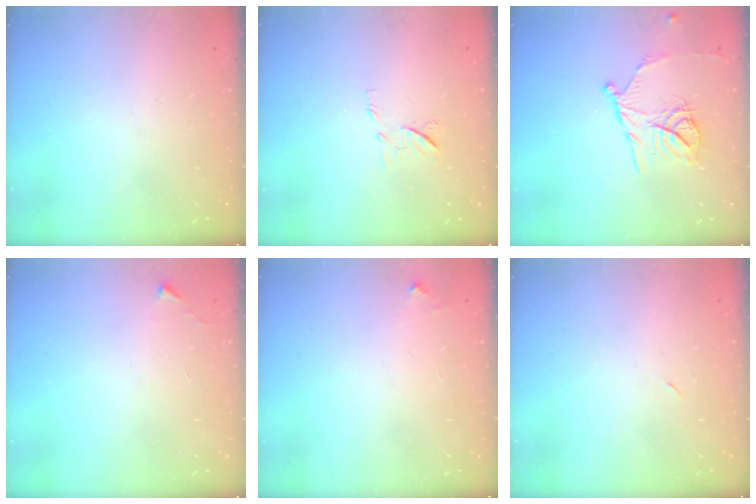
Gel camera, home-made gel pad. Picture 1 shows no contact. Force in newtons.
{"total": 6.7, "press": 6.6, "slide": 1.0}
{"total": 13.1, "press": 13.1, "slide": 1.0}
{"total": 2.7, "press": 2.6, "slide": 0.4}
{"total": 2.8, "press": 2.8, "slide": 0.2}
{"total": 2.3, "press": 1.9, "slide": 1.2}